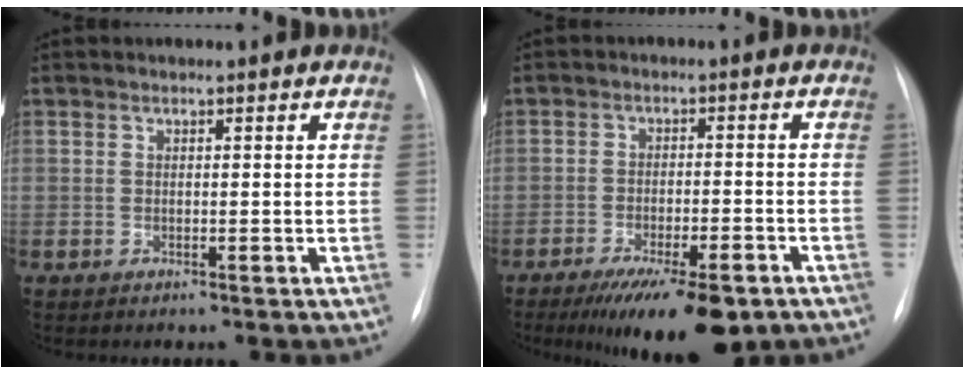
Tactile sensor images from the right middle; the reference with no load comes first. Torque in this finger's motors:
{"motor_torque": [1.08, -1.06, 0.23, 0.05]}